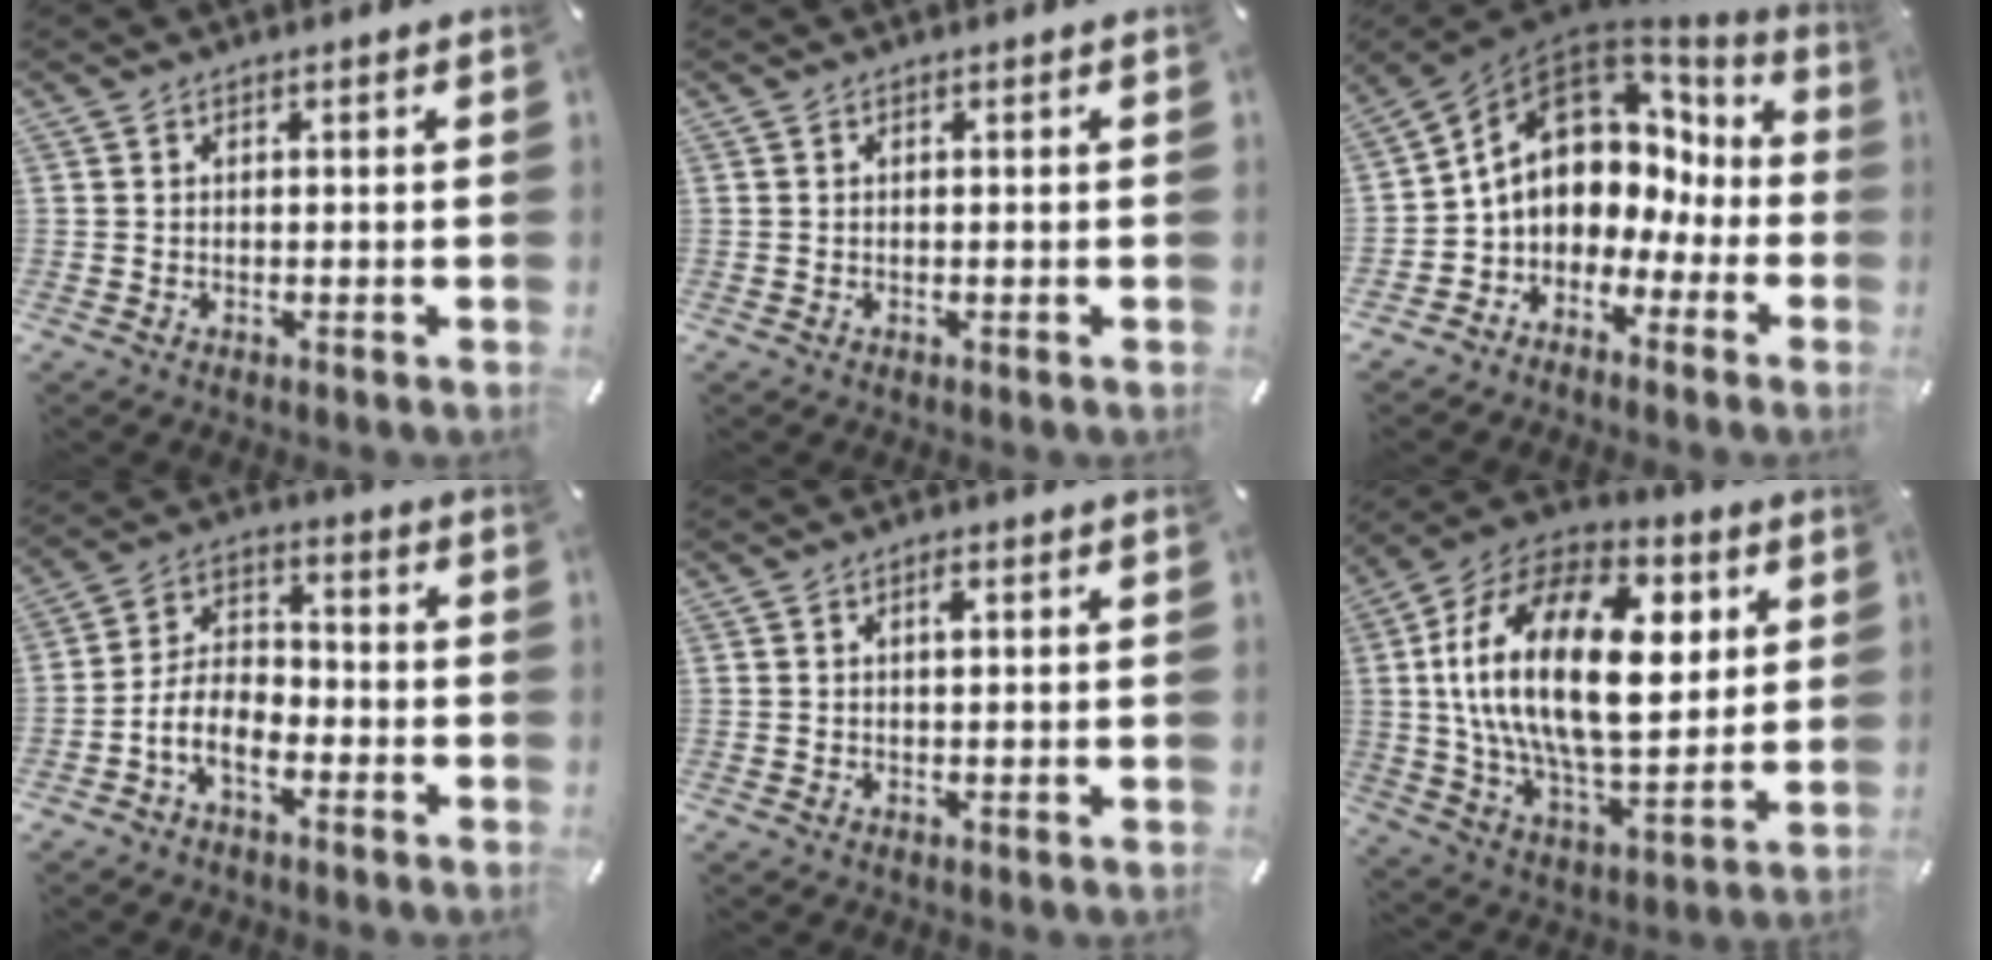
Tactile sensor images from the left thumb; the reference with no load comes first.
{"total": 0.0}
{"total": 11.6, "force": [1.8, 9.6, 6.2], "torque": [-0.109, -0.012, 0.033]}
{"total": 8.7, "force": [-4.9, 5.0, 5.2], "torque": [-0.114, 0.014, -0.093]}
{"total": 1.5, "force": [0.5, 0.5, 1.3], "torque": [-0.019, 0.000, 0.005]}
{"total": 27.9, "force": [4.7, 15.7, 22.5], "torque": [-0.439, -0.010, 0.073]}